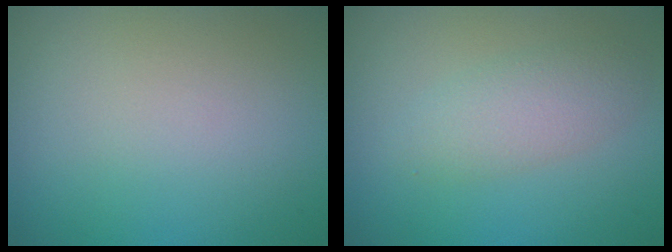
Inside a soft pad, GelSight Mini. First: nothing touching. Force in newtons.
{"total": 2.7, "press": 2.7, "slide": 0.1}